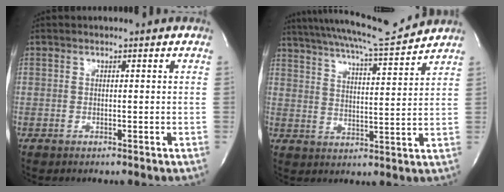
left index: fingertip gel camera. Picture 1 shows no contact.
{"total": 14.9, "force": [13.7, -0.6, 5.8], "torque": [-0.108, -0.019, 0.205]}